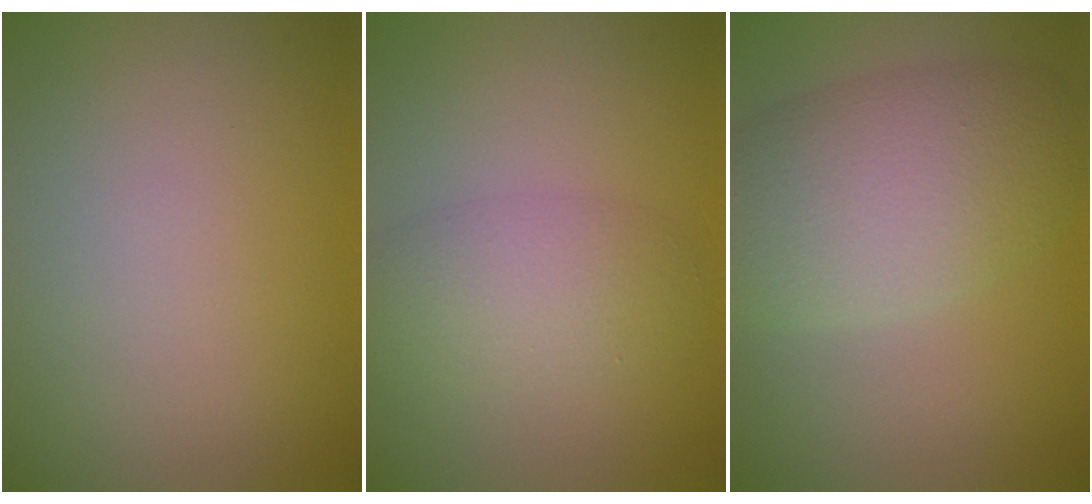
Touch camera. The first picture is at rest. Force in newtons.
{"total": 3.7, "press": 3.7, "slide": 0.2}
{"total": 7.5, "press": 7.5, "slide": 0.2}